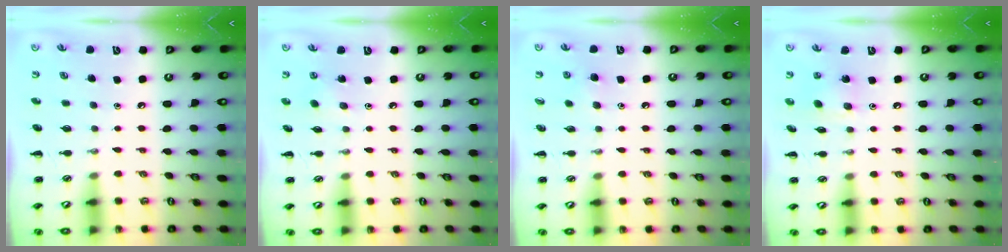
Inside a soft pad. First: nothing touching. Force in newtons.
{"total": 2.8, "press": 2.6, "slide": 0.9}
{"total": 3.0, "press": 2.7, "slide": 1.3}
{"total": 5.2, "press": 5.1, "slide": 0.9}